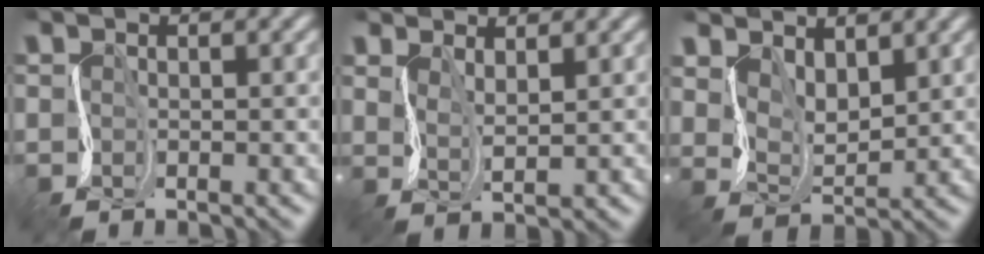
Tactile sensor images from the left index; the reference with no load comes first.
{"total": 2.2, "force": [1.9, 0.5, 0.9], "torque": [-0.029, -0.001, 0.041]}
{"total": 3.3, "force": [2.5, 1.6, 1.6], "torque": [-0.047, -0.007, 0.049]}